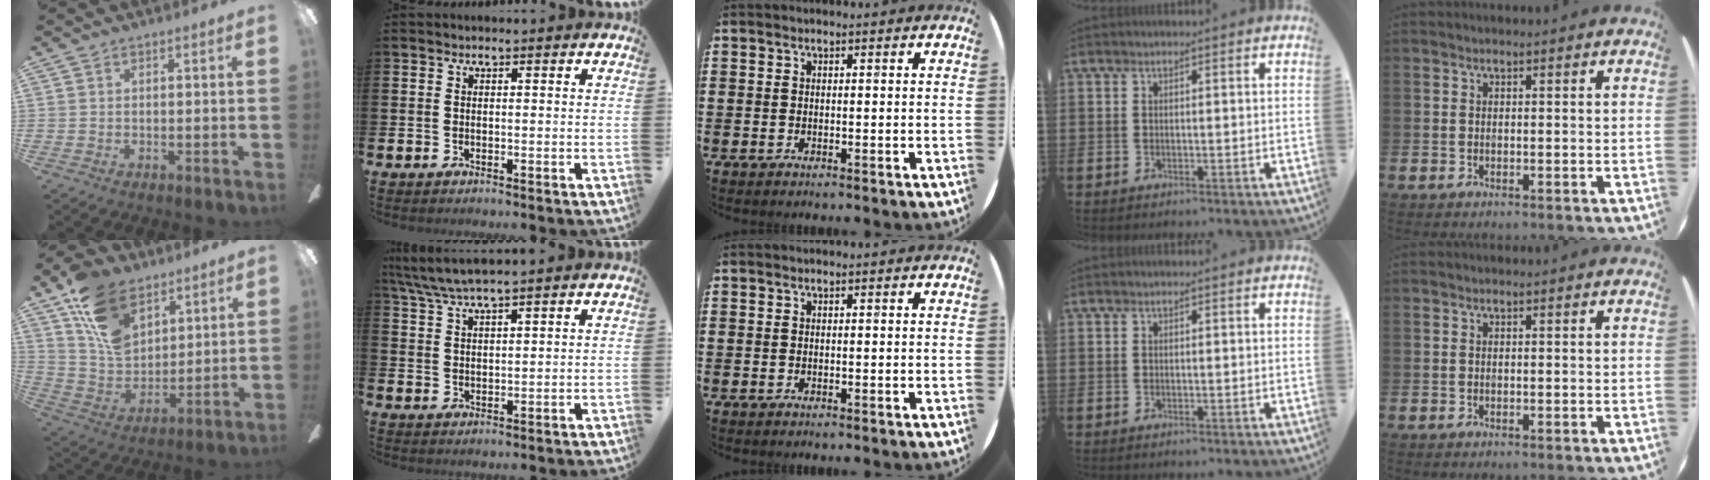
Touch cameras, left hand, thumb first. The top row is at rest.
{"thumb": {"total": 16.3, "force": [9.9, 10.1, 8.0], "torque": [-0.165, -0.033, 0.196]}, "index": {"total": 4.6, "force": [4.2, 0.0, 1.8], "torque": [-0.049, -0.014, 0.076]}}